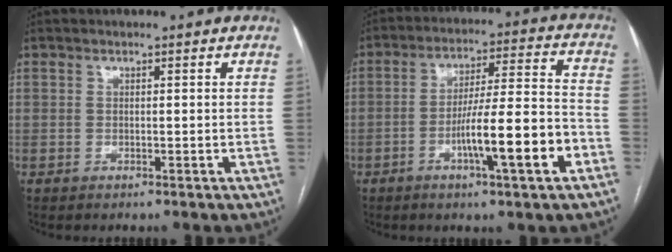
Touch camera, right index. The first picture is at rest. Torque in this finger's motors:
{"motor_torque": [1.91, -0.23, 0.90, 0.20]}